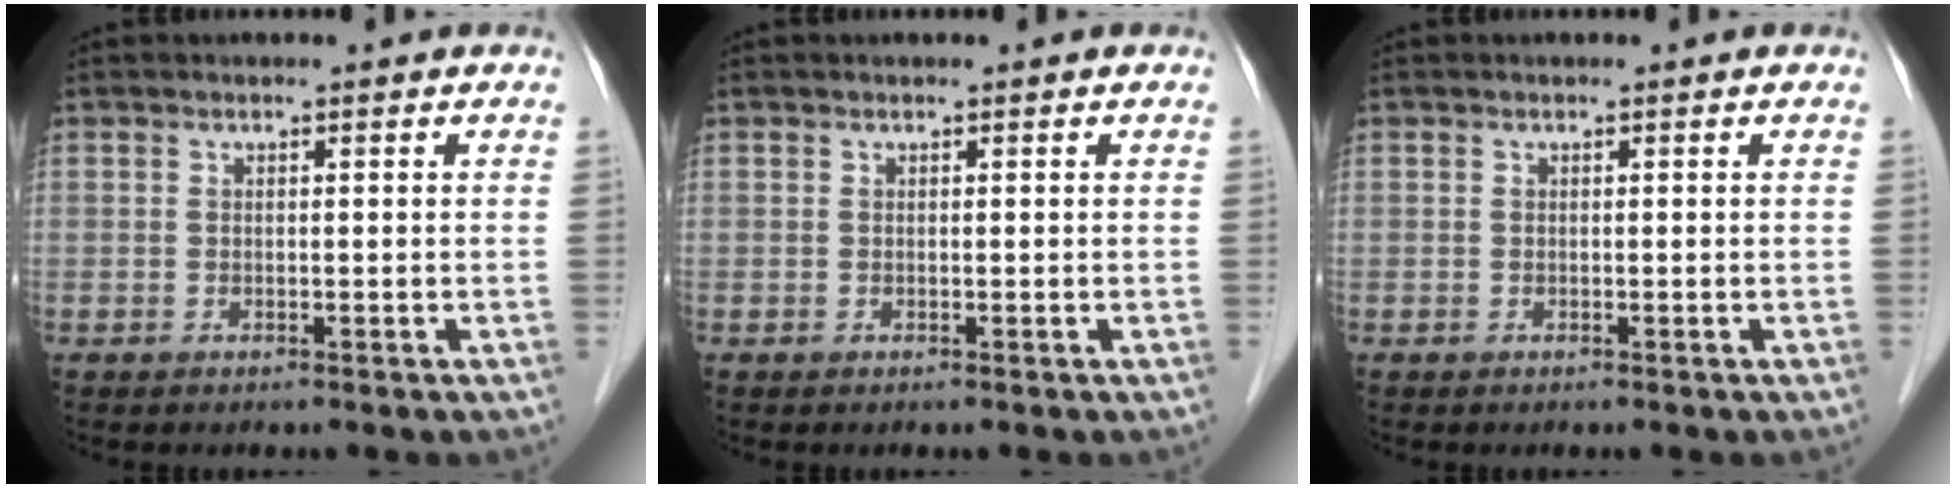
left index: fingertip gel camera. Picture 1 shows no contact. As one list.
[{"total": 0.0}, {"total": 0.0}]